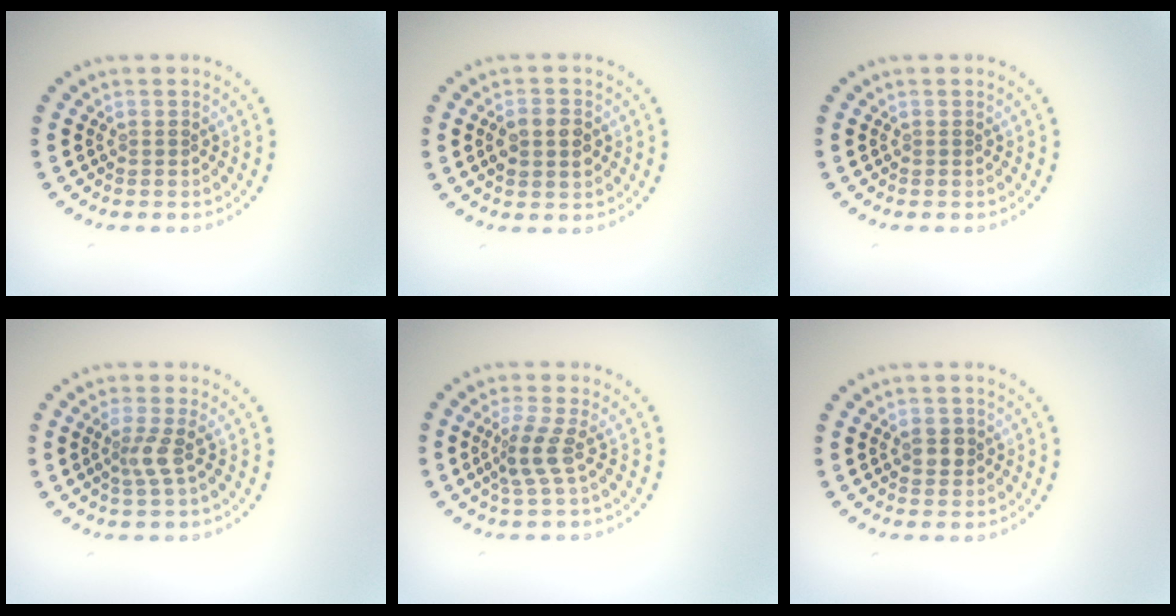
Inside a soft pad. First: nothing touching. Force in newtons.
{"total": 2.9, "press": 2.9, "slide": 0.1}
{"total": 0.0}
{"total": 2.0, "press": 1.5, "slide": 1.3}
{"total": 2.4, "press": 1.8, "slide": 1.5}
{"total": 1.6, "press": 1.6, "slide": 0.3}